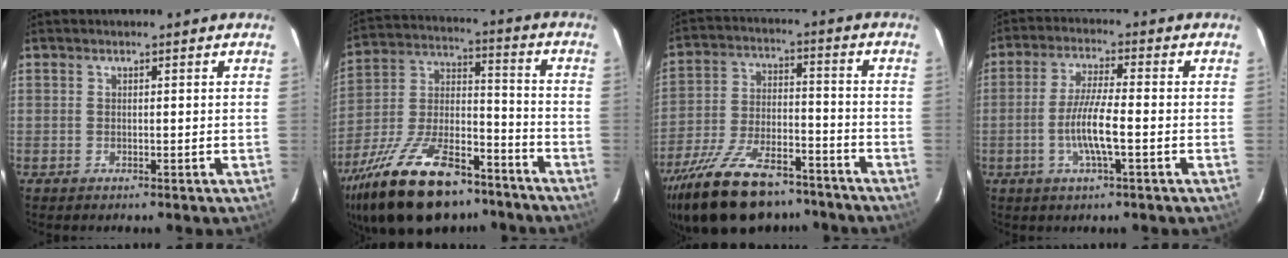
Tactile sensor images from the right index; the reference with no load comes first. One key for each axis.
{"total": 26.5, "fx": -18.0, "fy": 11.3, "fz": 15.9, "tx": -0.315, "ty": -0.009, "tz": -0.289}
{"total": 23.6, "fx": -18.2, "fy": 9.4, "fz": 11.7, "tx": -0.240, "ty": -0.020, "tz": -0.283}
{"total": 7.6, "fx": -2.2, "fy": 0.7, "fz": 7.2, "tx": -0.141, "ty": -0.004, "tz": -0.043}